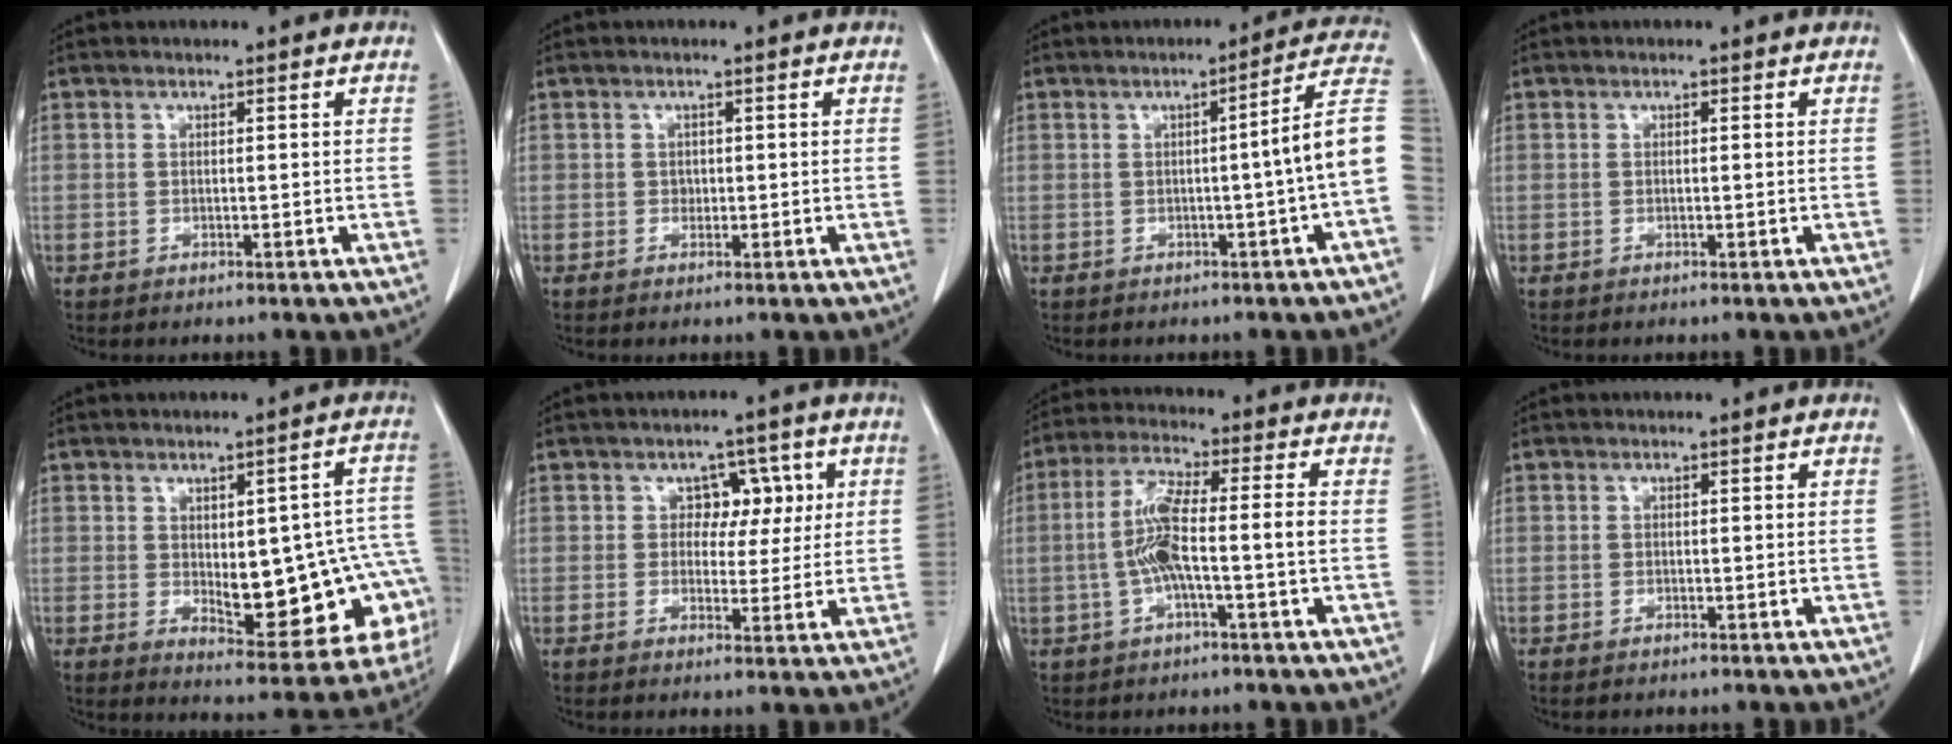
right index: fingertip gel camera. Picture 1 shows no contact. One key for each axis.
{"total": 0.9, "fx": -0.1, "fy": 0.8, "fz": 0.4, "tx": -0.004, "ty": 0.003, "tz": -0.002}
{"total": 8.0, "fx": -1.1, "fy": -1.6, "fz": 7.8, "tx": -0.089, "ty": 0.015, "tz": -0.019}
{"total": 0.0}
{"total": 17.4, "fx": -2.3, "fy": 6.3, "fz": 16.1, "tx": -0.146, "ty": 0.027, "tz": -0.005}
{"total": 5.1, "fx": 1.1, "fy": 4.0, "fz": 3.0, "tx": -0.024, "ty": 0.012, "tz": 0.015}
{"total": 8.2, "fx": -1.4, "fy": 0.8, "fz": 8.0, "tx": -0.166, "ty": 0.019, "tz": -0.030}
{"total": 0.6, "fx": -0.5, "fy": 0.2, "fz": 0.2, "tx": -0.008, "ty": -0.002, "tz": -0.006}